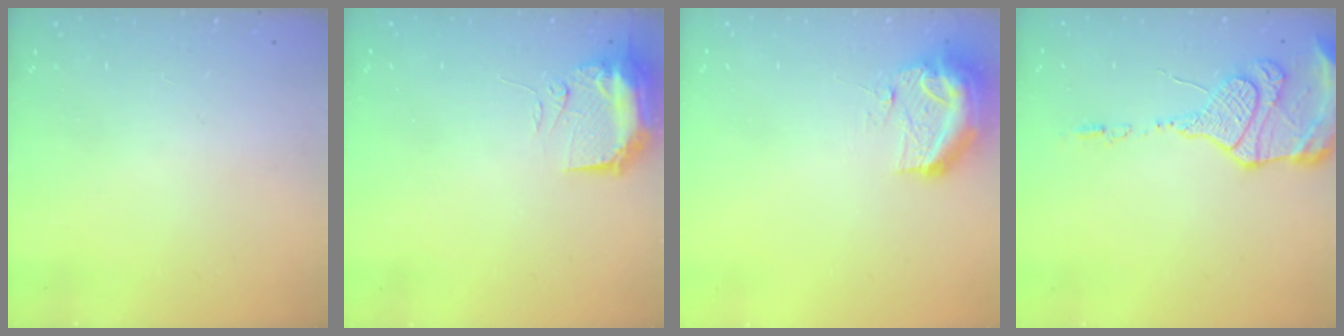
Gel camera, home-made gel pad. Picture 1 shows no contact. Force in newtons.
{"total": 10.0, "press": 9.9, "slide": 1.6}
{"total": 11.7, "press": 11.7, "slide": 1.3}
{"total": 15.6, "press": 15.1, "slide": 3.7}